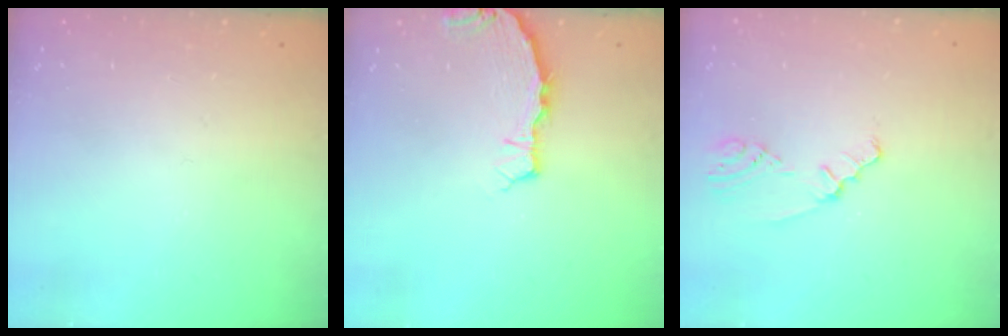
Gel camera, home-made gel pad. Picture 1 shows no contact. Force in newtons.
{"total": 3.8, "press": 3.8, "slide": 0.4}
{"total": 2.0, "press": 1.5, "slide": 1.4}